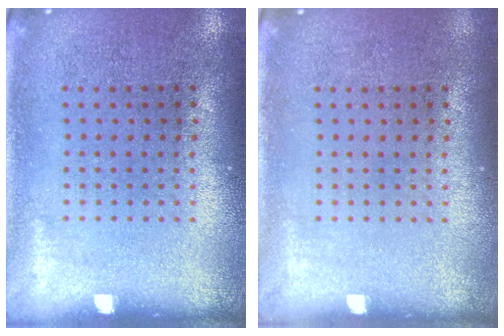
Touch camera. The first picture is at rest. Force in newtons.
{"total": 0.0}